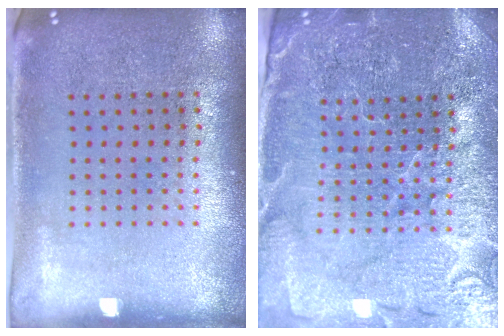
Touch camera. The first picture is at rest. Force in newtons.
{"total": 4.2, "press": 3.9, "slide": 1.3}